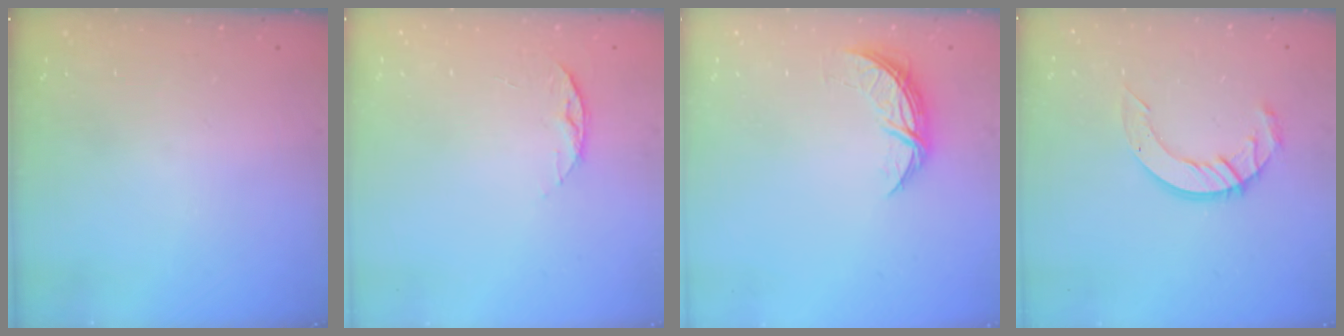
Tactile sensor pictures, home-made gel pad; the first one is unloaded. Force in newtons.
{"total": 6.2, "press": 6.1, "slide": 0.7}
{"total": 6.9, "press": 6.9, "slide": 0.5}
{"total": 9.8, "press": 9.8, "slide": 0.9}